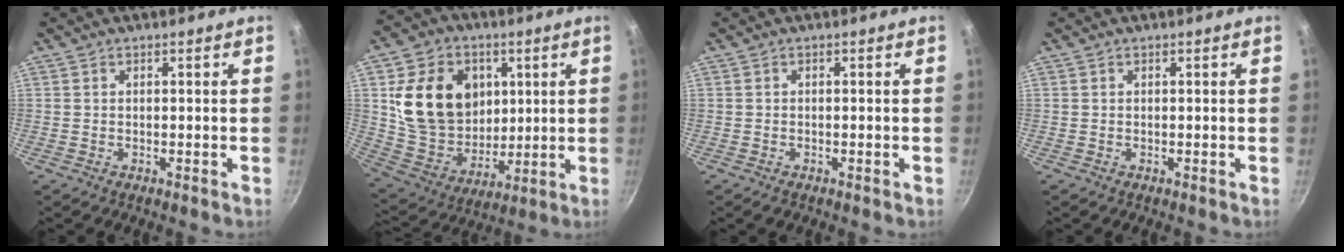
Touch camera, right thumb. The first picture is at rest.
{"total": 19.7, "force": [4.6, 15.7, 10.9], "torque": [-0.165, -0.005, 0.099]}
{"total": 1.1, "force": [-0.6, 0.6, 0.7], "torque": [-0.014, 0.005, -0.010]}
{"total": 0.0}